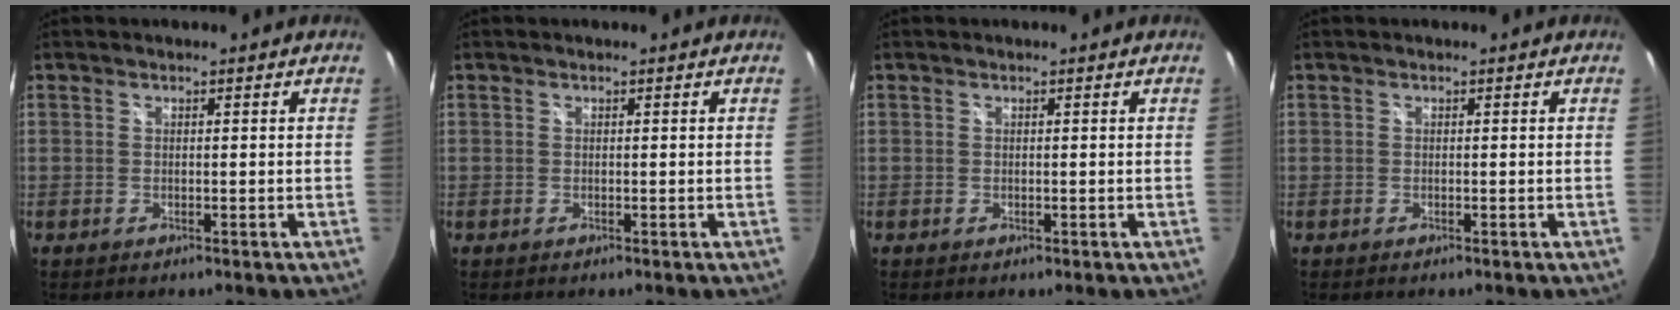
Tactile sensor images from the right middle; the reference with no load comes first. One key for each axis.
{"total": 0.0}
{"total": 0.0}
{"total": 0.0}